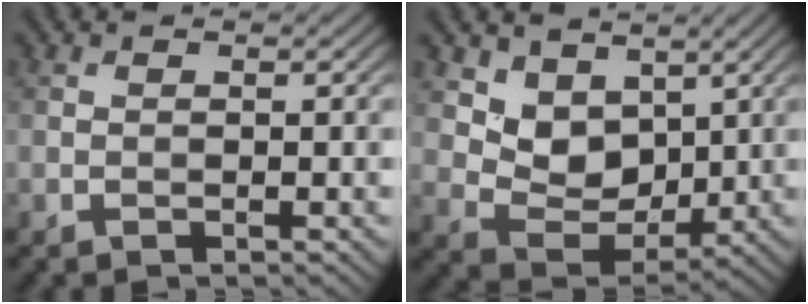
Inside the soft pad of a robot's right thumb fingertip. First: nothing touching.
{"total": 6.7, "force": [3.5, 4.8, 3.2], "torque": [-0.082, -0.020, 0.064]}